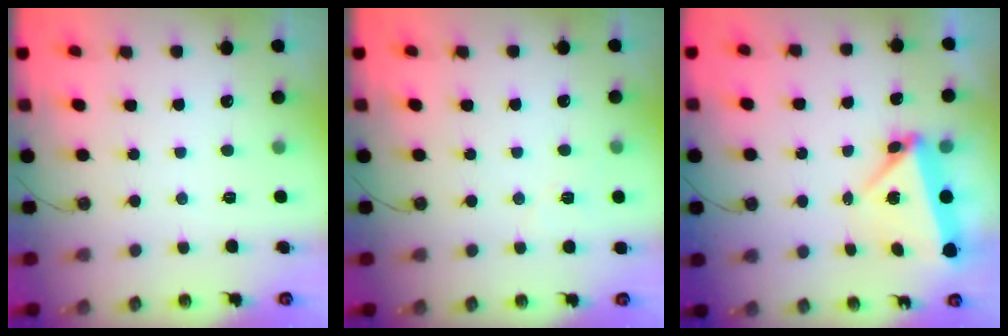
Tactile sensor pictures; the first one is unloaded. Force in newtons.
{"total": 3.9, "press": 3.8, "slide": 0.8}
{"total": 5.6, "press": 5.6, "slide": 0.6}